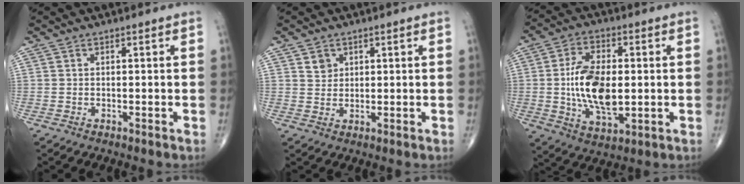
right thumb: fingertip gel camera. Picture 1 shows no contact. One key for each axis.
{"total": 2.6, "fx": 1.3, "fy": 2.1, "fz": 0.7, "tx": 0.001, "ty": -0.009, "tz": 0.022}
{"total": 14.2, "fx": -0.2, "fy": 7.4, "fz": 12.1, "tx": -0.215, "ty": -0.009, "tz": -0.001}